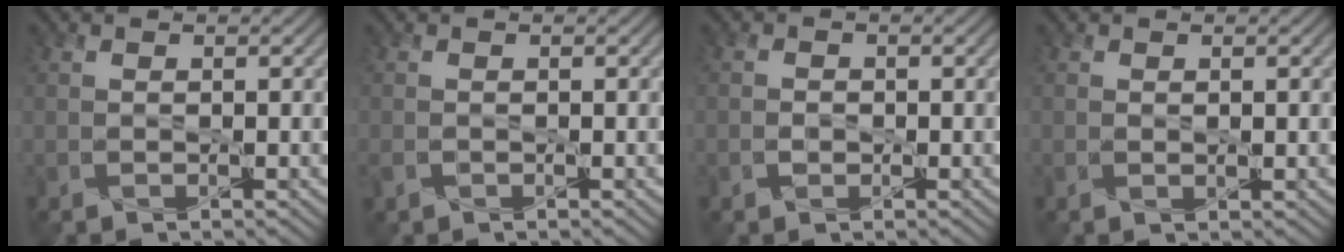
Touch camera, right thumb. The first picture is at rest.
{"total": 1.3, "force": [-0.6, 1.0, 0.6], "torque": [-0.019, -0.007, -0.013]}
{"total": 1.2, "force": [-0.4, 1.0, 0.5], "torque": [-0.009, -0.003, -0.010]}
{"total": 0.8, "force": [0.1, 0.4, 0.7], "torque": [-0.012, -0.003, 0.001]}